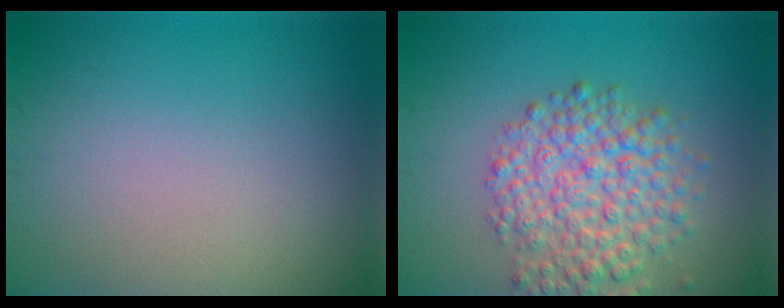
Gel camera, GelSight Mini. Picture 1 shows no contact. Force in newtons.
{"total": 6.2, "press": 6.2, "slide": 0.2}